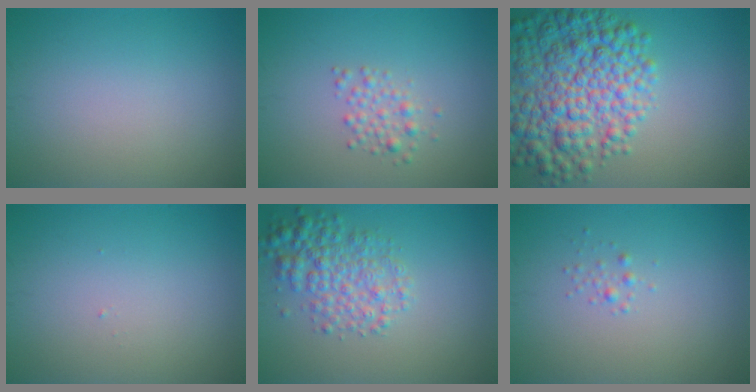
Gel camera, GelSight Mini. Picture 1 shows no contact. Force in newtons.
{"total": 1.7, "press": 1.7, "slide": 0.0}
{"total": 9.6, "press": 9.6, "slide": 0.3}
{"total": 0.0}
{"total": 4.2, "press": 4.2, "slide": 0.1}
{"total": 0.7, "press": 0.7, "slide": 0.0}